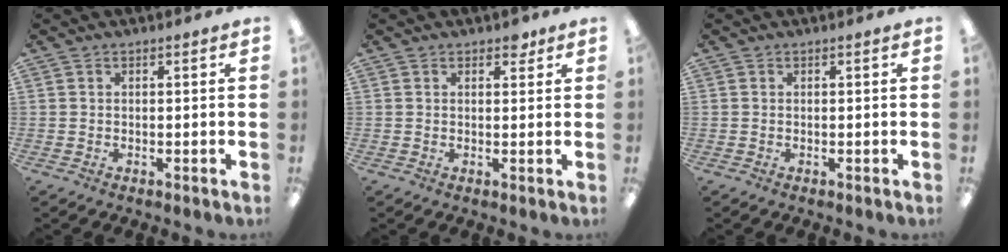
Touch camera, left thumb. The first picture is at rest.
{"total": 2.7, "force": [1.8, 1.5, 1.4], "torque": [-0.006, -0.005, 0.026]}
{"total": 0.0}